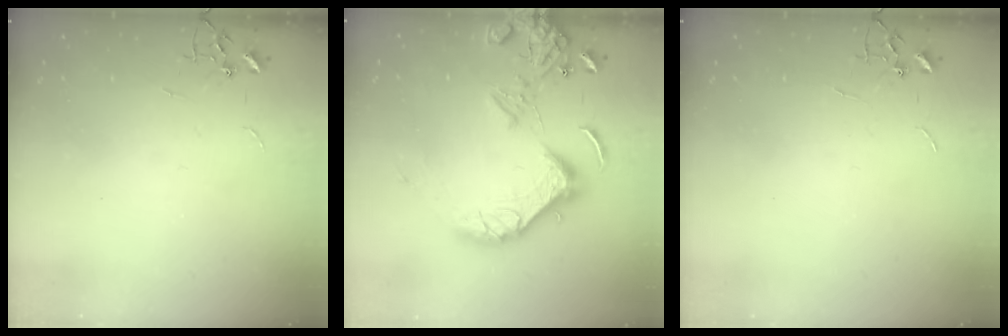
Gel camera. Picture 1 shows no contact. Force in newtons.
{"total": 14.1, "press": 13.8, "slide": 2.9}
{"total": 0.0}